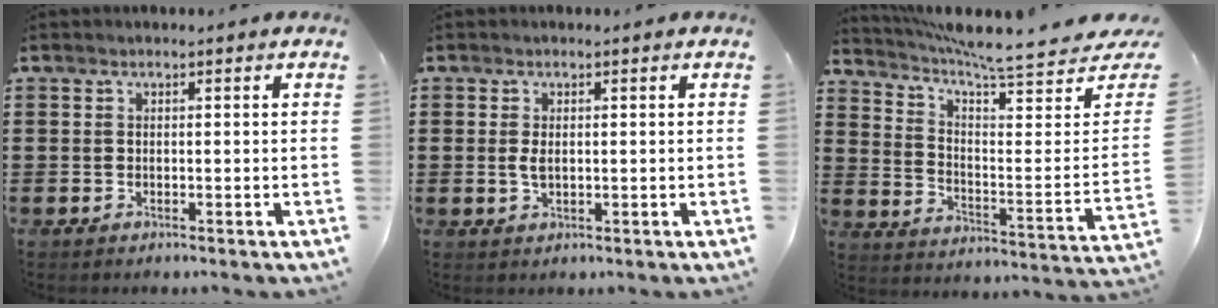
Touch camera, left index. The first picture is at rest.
{"total": 1.9, "force": [0.1, 0.9, 1.7], "torque": [-0.043, 0.000, -0.001]}
{"total": 6.8, "force": [6.1, -0.2, 2.8], "torque": [-0.080, -0.064, 0.100]}